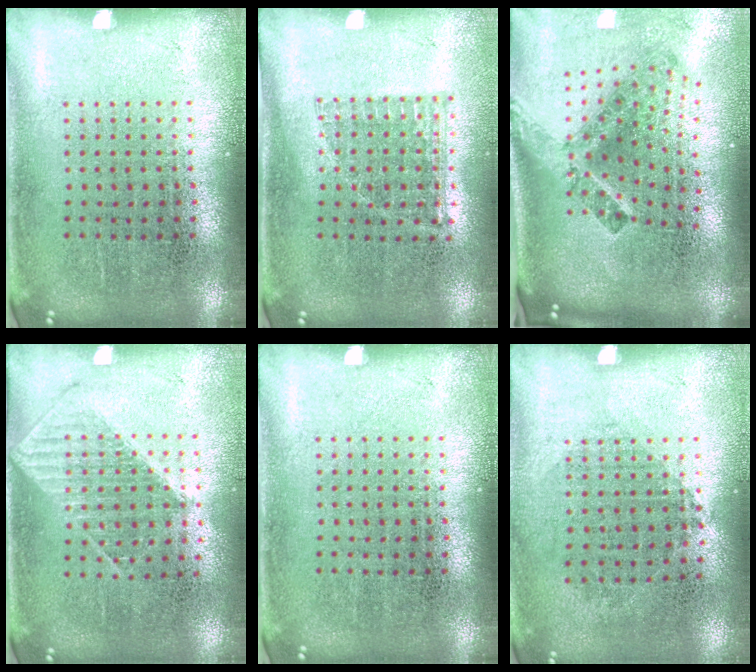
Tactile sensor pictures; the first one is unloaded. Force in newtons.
{"total": 0.9, "press": 0.8, "slide": 0.2}
{"total": 2.9, "press": 1.7, "slide": 2.4}
{"total": 1.0, "press": 0.9, "slide": 0.3}
{"total": 0.0}
{"total": 0.9, "press": 0.8, "slide": 0.4}